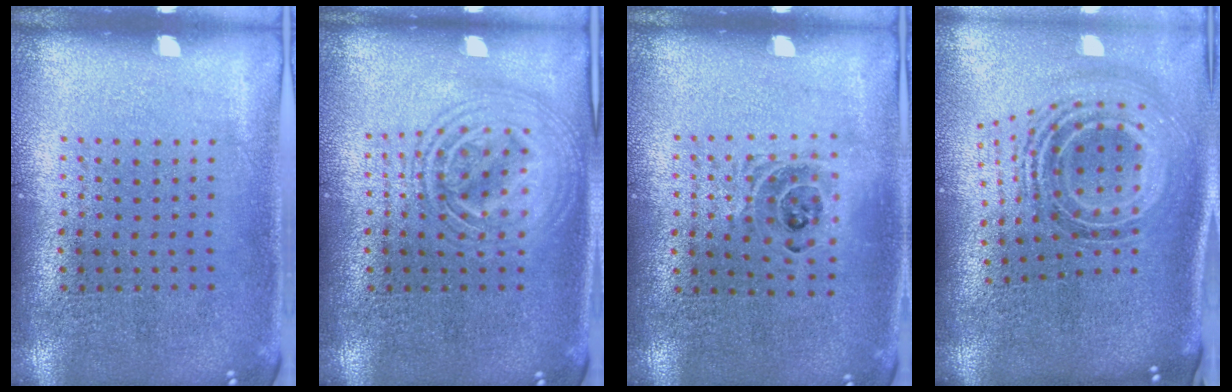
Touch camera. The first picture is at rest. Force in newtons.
{"total": 2.6, "press": 2.6, "slide": 0.3}
{"total": 1.3, "press": 1.2, "slide": 0.5}
{"total": 1.8, "press": 1.3, "slide": 1.2}